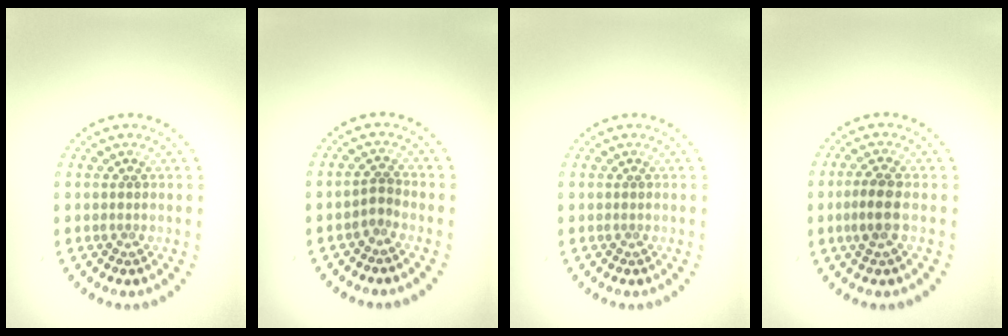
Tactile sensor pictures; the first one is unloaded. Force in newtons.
{"total": 1.1, "press": 0.8, "slide": 0.8}
{"total": 0.0}
{"total": 2.2, "press": 2.1, "slide": 0.7}